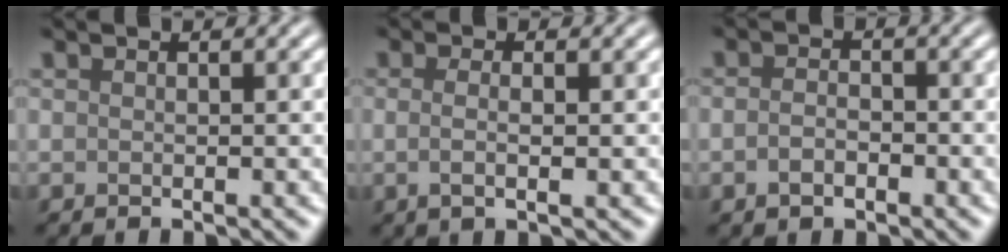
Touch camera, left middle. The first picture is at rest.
{"total": 2.1, "force": [-0.1, 0.7, 2.0], "torque": [-0.035, -0.002, -0.008]}
{"total": 1.8, "force": [-0.7, 1.1, 1.2], "torque": [-0.026, -0.001, -0.018]}